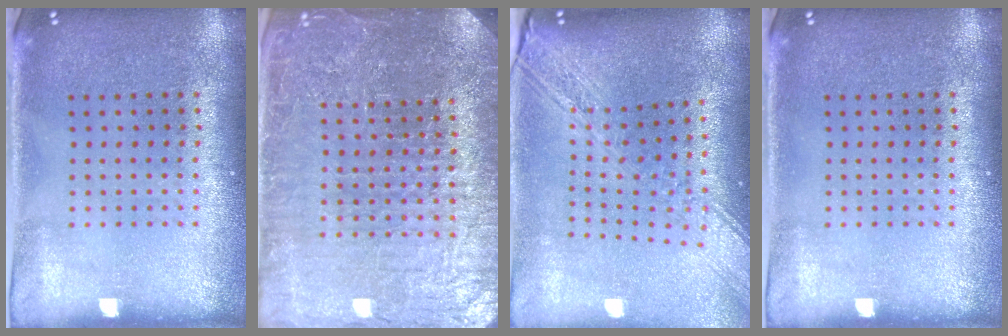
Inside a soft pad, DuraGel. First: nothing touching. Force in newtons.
{"total": 5.1, "press": 4.7, "slide": 2.0}
{"total": 2.9, "press": 2.3, "slide": 1.9}
{"total": 0.0}